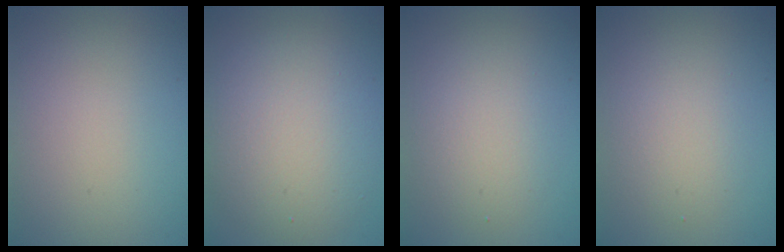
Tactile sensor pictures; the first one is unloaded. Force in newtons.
{"total": 6.1, "press": 6.1, "slide": 0.2}
{"total": 2.9, "press": 2.9, "slide": 0.3}
{"total": 2.5, "press": 2.5, "slide": 0.2}